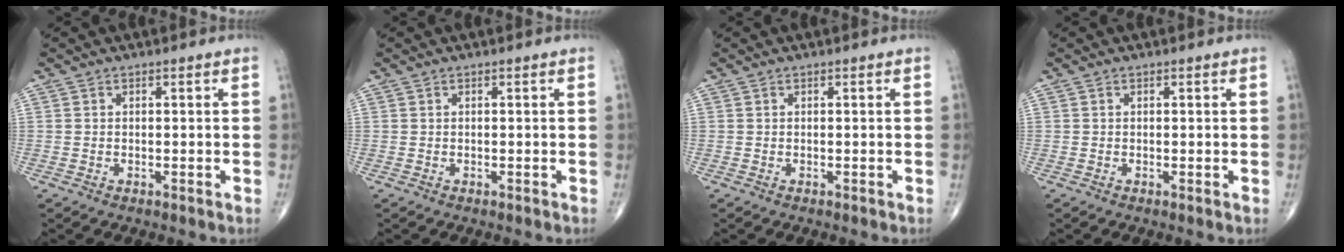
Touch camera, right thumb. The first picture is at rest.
{"total": 0.0}
{"total": 0.0}
{"total": 0.0}